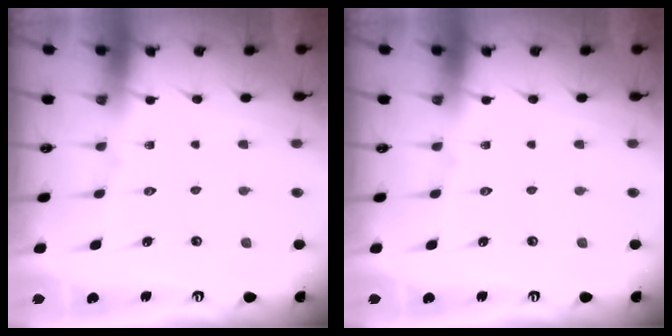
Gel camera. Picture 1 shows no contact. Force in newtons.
{"total": 0.0}